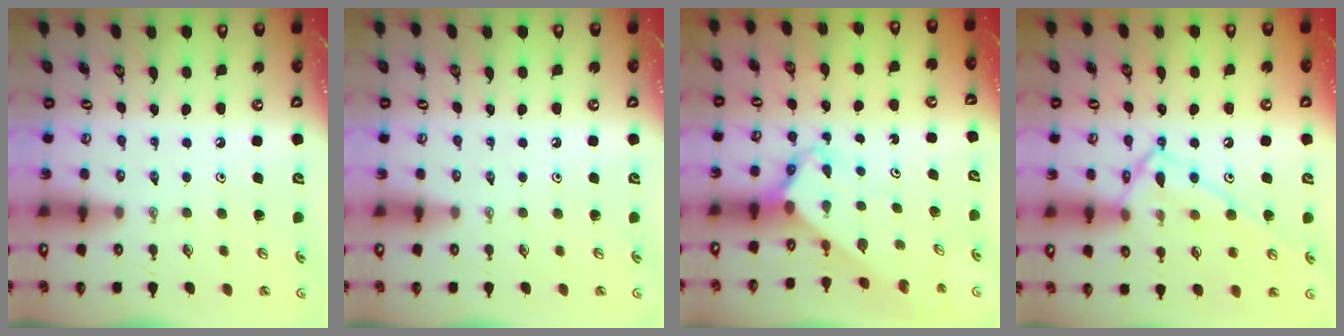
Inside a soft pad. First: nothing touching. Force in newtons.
{"total": 0.0}
{"total": 2.7, "press": 2.7, "slide": 0.2}
{"total": 14.6, "press": 14.6, "slide": 0.8}